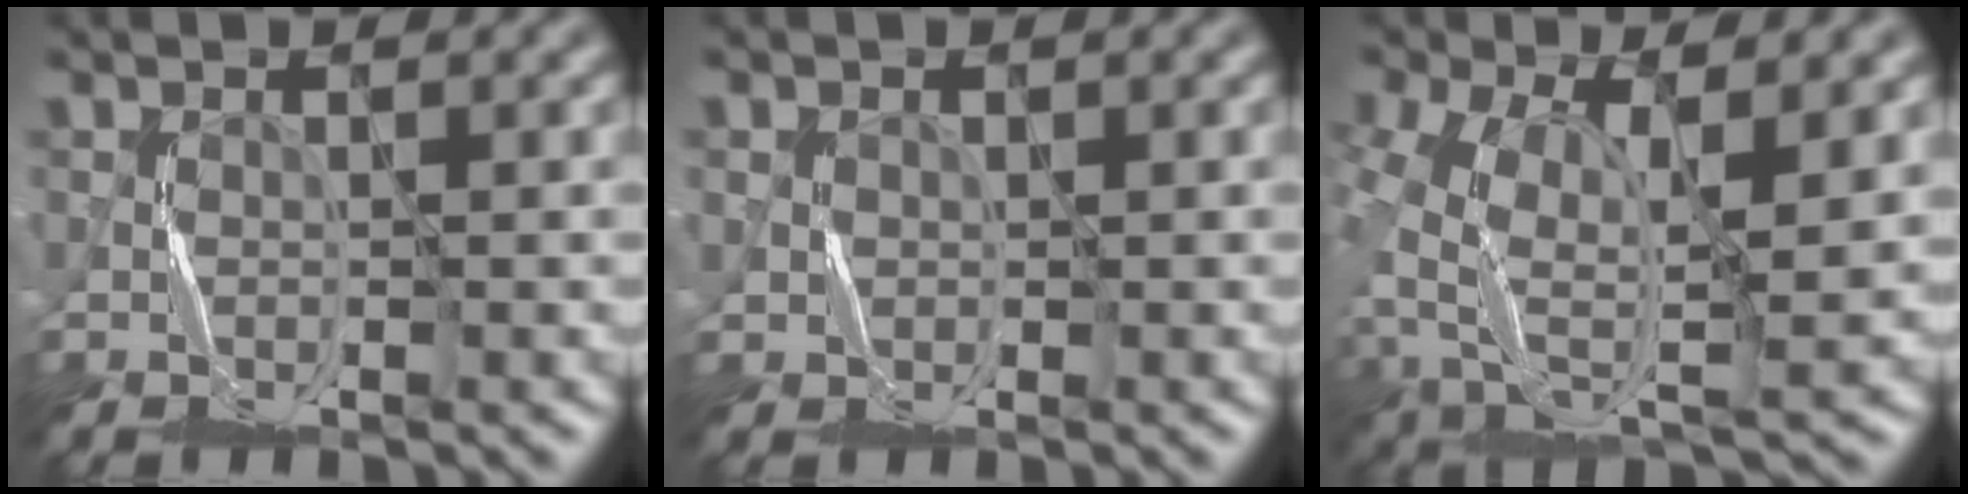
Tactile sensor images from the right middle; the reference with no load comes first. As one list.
[{"total": 1.0, "force": [0.2, 1.0, 0.0], "torque": [-0.003, -0.003, 0.007]}, {"total": 9.7, "force": [-0.8, 5.6, 7.8], "torque": [-0.182, -0.023, -0.014]}]